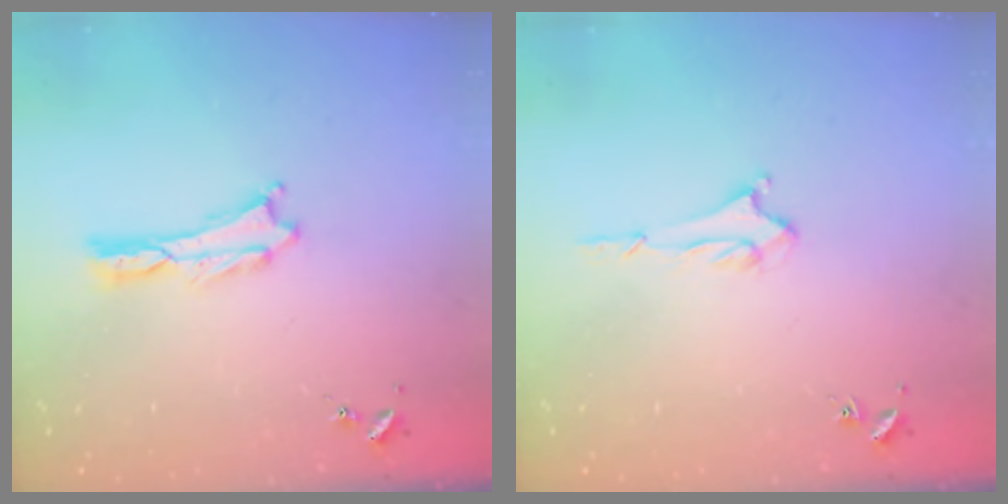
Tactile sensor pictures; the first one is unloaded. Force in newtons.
{"total": 1.7, "press": 1.6, "slide": 0.4}